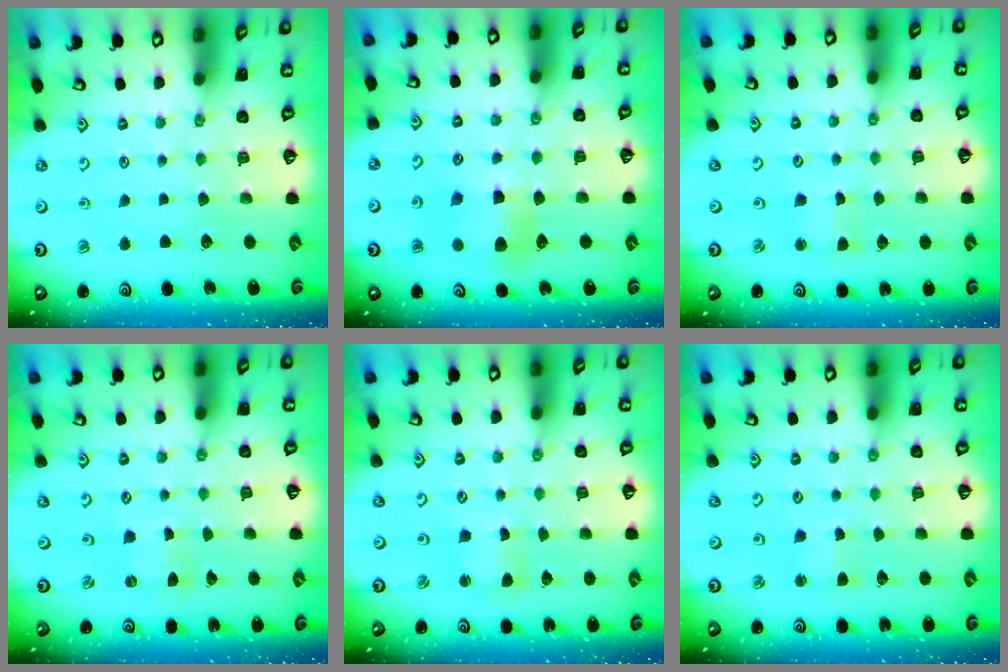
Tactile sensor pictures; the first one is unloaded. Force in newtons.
{"total": 6.4, "press": 6.4, "slide": 0.6}
{"total": 2.8, "press": 2.8, "slide": 0.2}
{"total": 0.0}
{"total": 1.7, "press": 1.7, "slide": 0.4}
{"total": 2.4, "press": 2.3, "slide": 0.3}